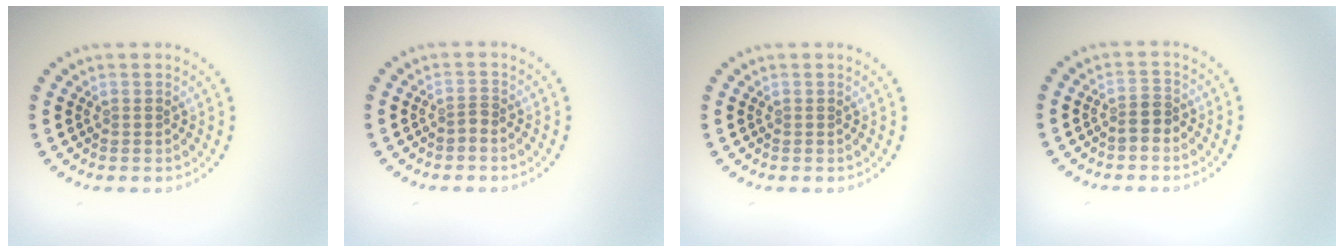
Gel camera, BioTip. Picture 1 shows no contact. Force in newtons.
{"total": 0.5, "press": 0.2, "slide": 0.5}
{"total": 0.0}
{"total": 1.6, "press": 1.4, "slide": 0.7}